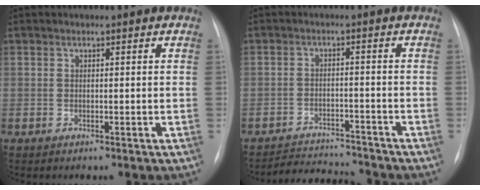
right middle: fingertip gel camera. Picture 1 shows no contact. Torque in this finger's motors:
{"motor_torque": [0.34, -0.68, 0.00, -0.01]}